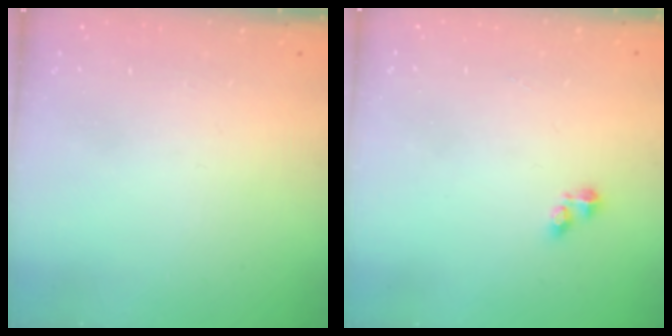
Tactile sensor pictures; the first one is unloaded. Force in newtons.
{"total": 2.4, "press": 2.4, "slide": 0.4}